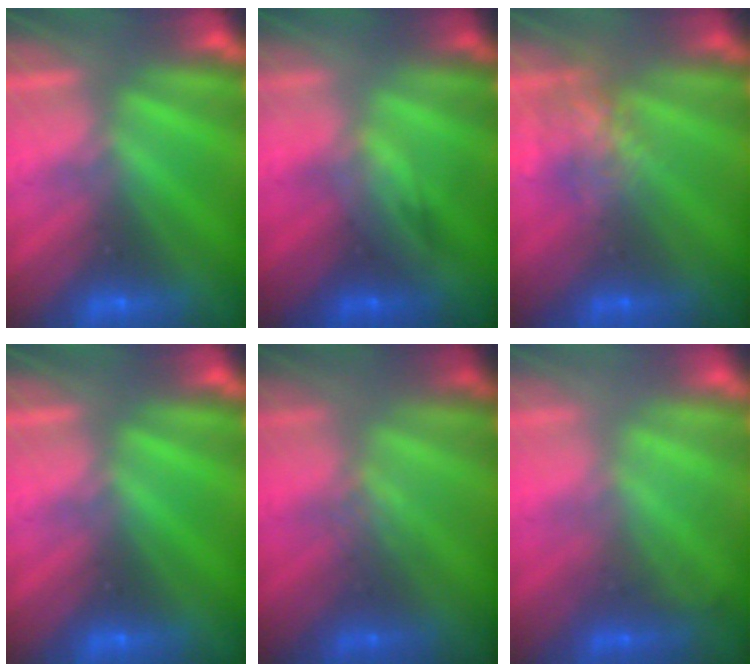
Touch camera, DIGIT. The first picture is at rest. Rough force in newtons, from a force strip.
{"total": 1.6}
{"total": 4.8}
{"total": 0.0}
{"total": 2.5}
{"total": 2.2}